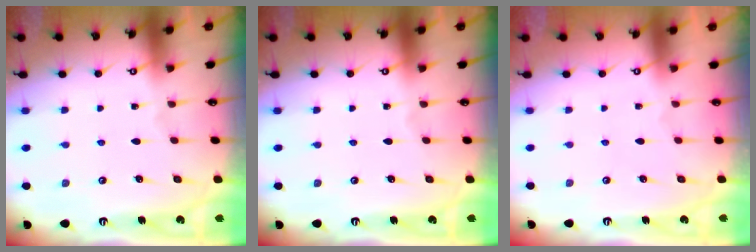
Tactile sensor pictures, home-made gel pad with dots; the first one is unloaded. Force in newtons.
{"total": 0.0}
{"total": 1.5, "press": 1.4, "slide": 0.6}